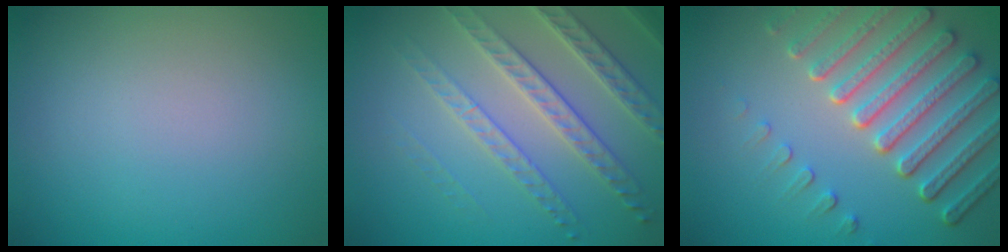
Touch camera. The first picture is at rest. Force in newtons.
{"total": 4.7, "press": 4.0, "slide": 2.4}
{"total": 6.5, "press": 5.2, "slide": 3.9}